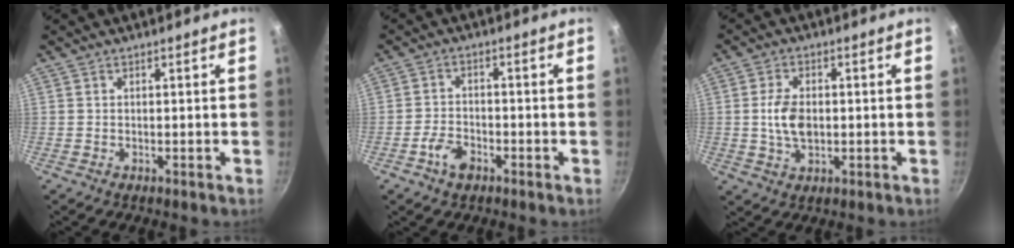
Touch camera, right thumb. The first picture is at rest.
{"total": 4.7, "force": [-2.6, 2.7, 2.8], "torque": [-0.052, 0.020, -0.050]}
{"total": 6.6, "force": [0.0, 4.1, 5.2], "torque": [-0.093, 0.002, -0.001]}